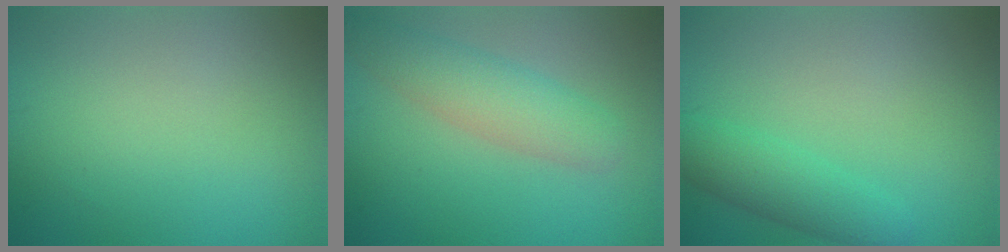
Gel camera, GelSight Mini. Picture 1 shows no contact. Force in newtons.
{"total": 4.1, "press": 4.1, "slide": 0.3}
{"total": 3.2, "press": 3.2, "slide": 0.1}